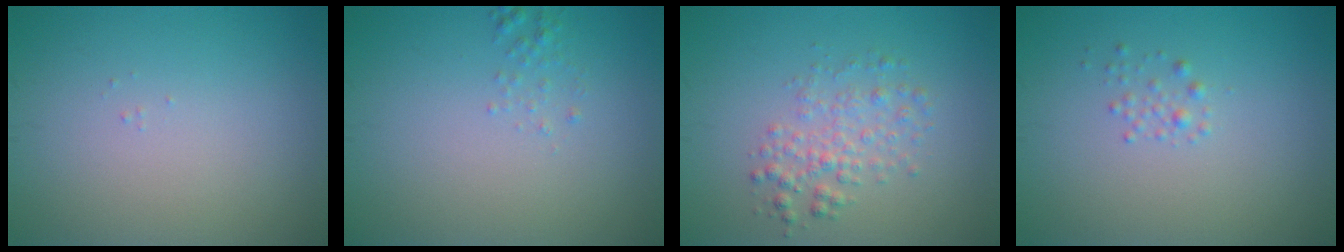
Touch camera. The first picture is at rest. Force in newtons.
{"total": 0.8, "press": 0.8, "slide": 0.1}
{"total": 2.6, "press": 2.6, "slide": 0.1}
{"total": 0.9, "press": 0.9, "slide": 0.0}